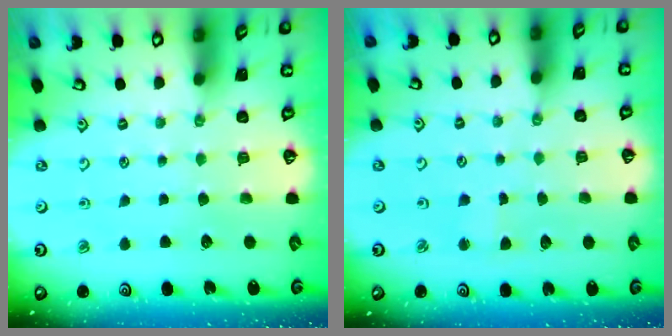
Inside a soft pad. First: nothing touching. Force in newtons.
{"total": 1.8, "press": 1.8, "slide": 0.2}